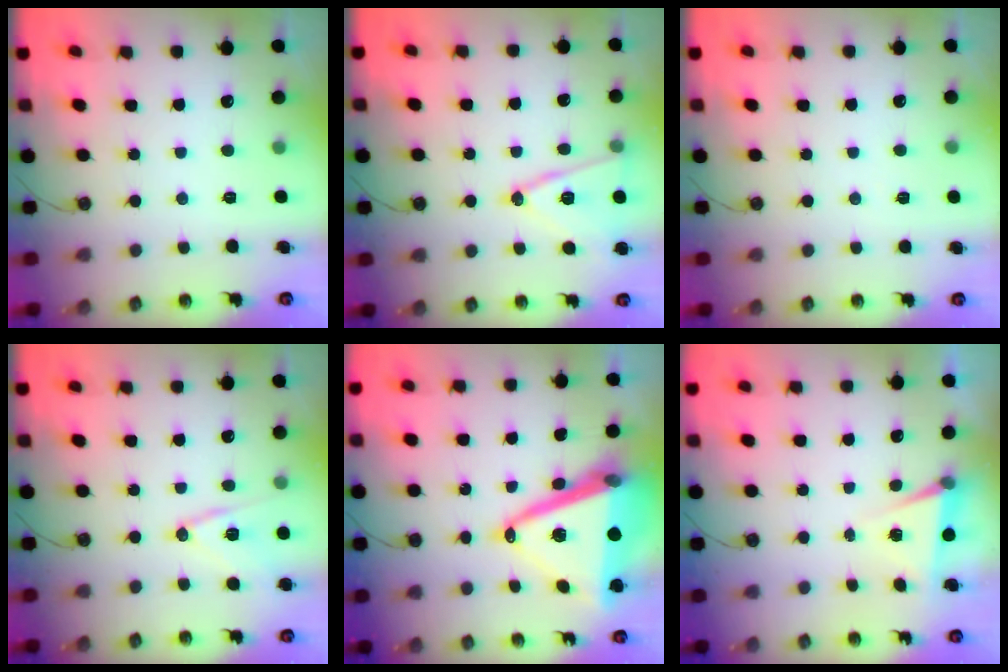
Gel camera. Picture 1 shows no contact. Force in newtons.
{"total": 13.7, "press": 13.3, "slide": 3.5}
{"total": 2.2, "press": 1.9, "slide": 1.1}
{"total": 12.1, "press": 11.7, "slide": 3.1}
{"total": 21.6, "press": 21.2, "slide": 3.9}
{"total": 5.0, "press": 2.3, "slide": 4.4}